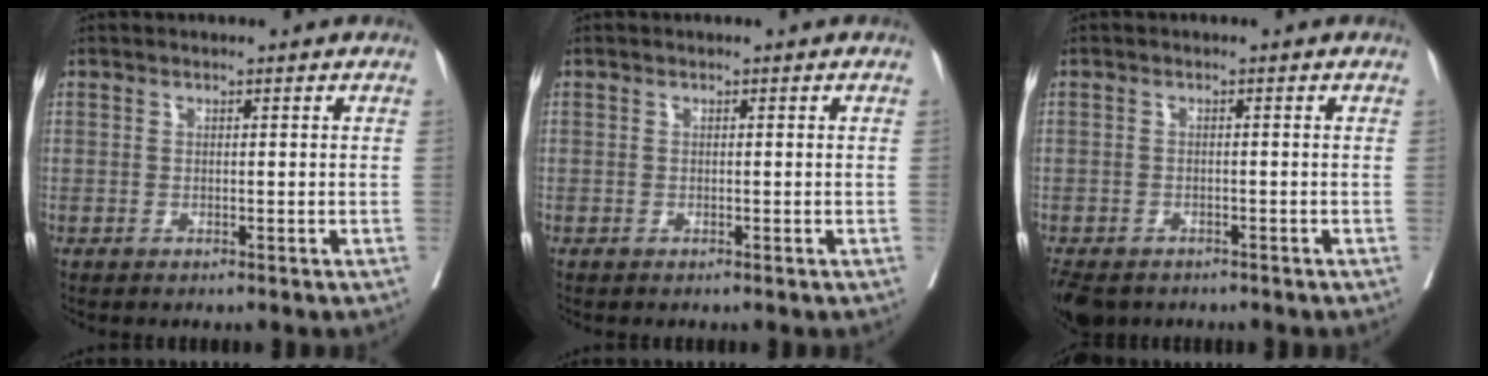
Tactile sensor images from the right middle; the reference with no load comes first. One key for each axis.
{"total": 0.0}
{"total": 9.6, "fx": -6.6, "fy": 5.8, "fz": 3.9, "tx": -0.098, "ty": -0.018, "tz": -0.088}